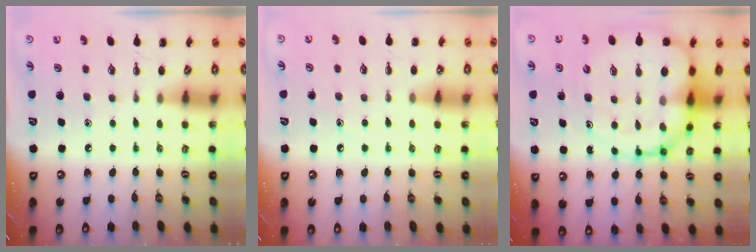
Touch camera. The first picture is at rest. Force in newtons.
{"total": 6.6, "press": 6.4, "slide": 1.6}
{"total": 18.5, "press": 18.0, "slide": 4.6}